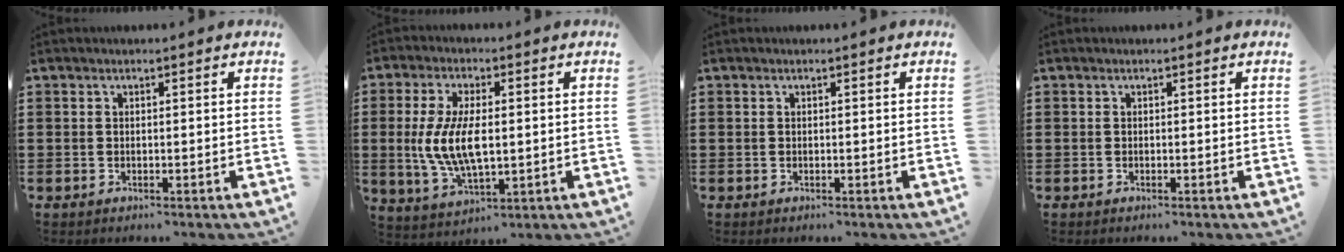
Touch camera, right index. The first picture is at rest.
{"total": 9.1, "force": [0.0, 4.2, 8.0], "torque": [-0.183, -0.001, -0.006]}
{"total": 0.0}
{"total": 0.0}